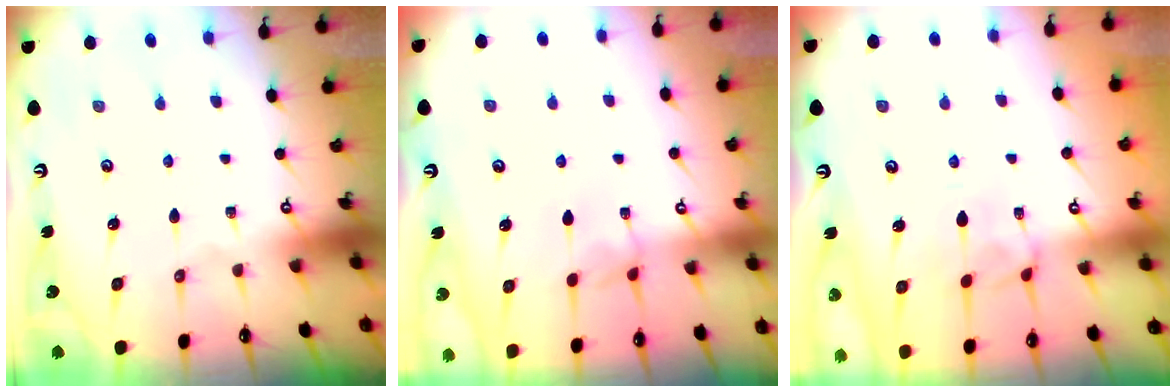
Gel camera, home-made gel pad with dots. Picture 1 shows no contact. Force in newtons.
{"total": 1.1, "press": 0.9, "slide": 0.5}
{"total": 1.3, "press": 1.2, "slide": 0.6}